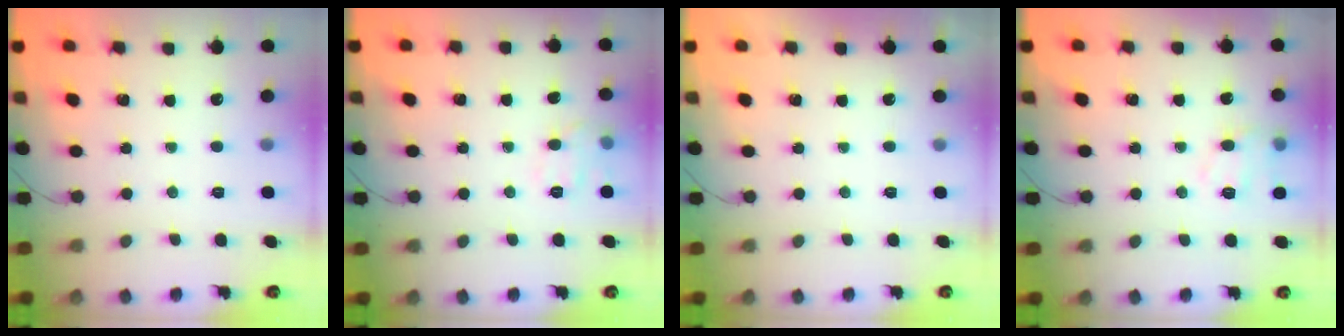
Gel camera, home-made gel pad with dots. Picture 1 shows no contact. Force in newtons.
{"total": 8.4, "press": 8.3, "slide": 1.3}
{"total": 1.8, "press": 1.7, "slide": 0.3}
{"total": 10.3, "press": 10.2, "slide": 1.4}